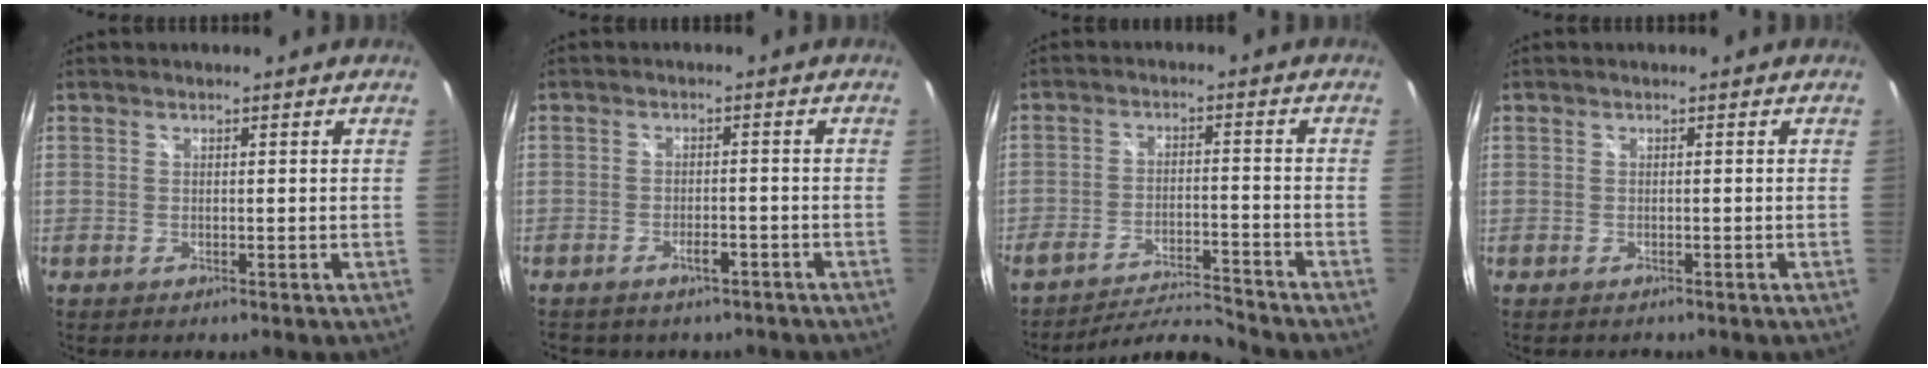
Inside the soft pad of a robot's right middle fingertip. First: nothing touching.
{"total": 3.8, "force": [-2.9, 1.9, 1.5], "torque": [-0.031, 0.003, -0.035]}
{"total": 8.2, "force": [-8.1, -0.8, 1.2], "torque": [-0.044, 0.002, -0.141]}
{"total": 0.0}